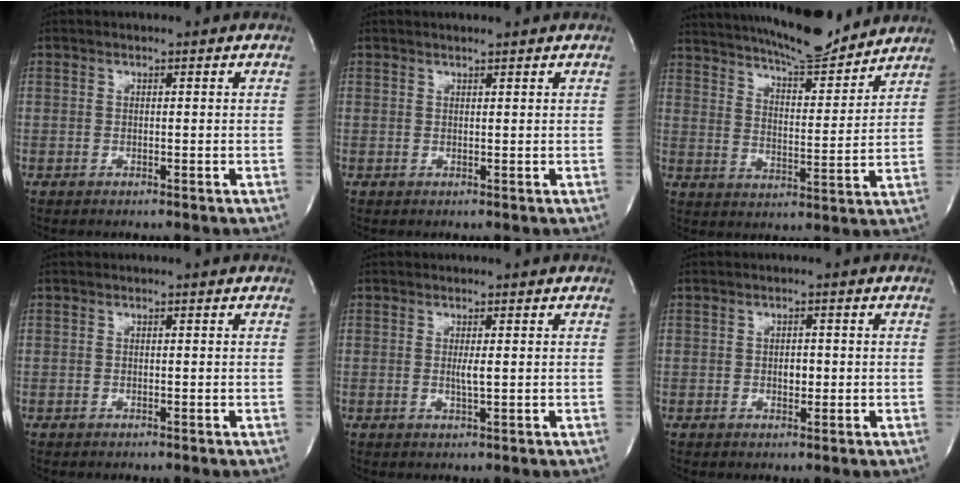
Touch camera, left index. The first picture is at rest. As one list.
[{"total": 1.6, "force": [1.4, 0.0, 0.7], "torque": [-0.009, 0.006, 0.022]}, {"total": 17.1, "force": [15.4, 2.2, 7.0], "torque": [-0.120, -0.003, 0.230]}, {"total": 0.0}, {"total": 1.5, "force": [0.1, 0.0, 1.5], "torque": [-0.034, -0.005, 0.001]}, {"total": 1.7, "force": [-0.2, 1.0, 1.3], "torque": [-0.021, -0.001, -0.002]}]